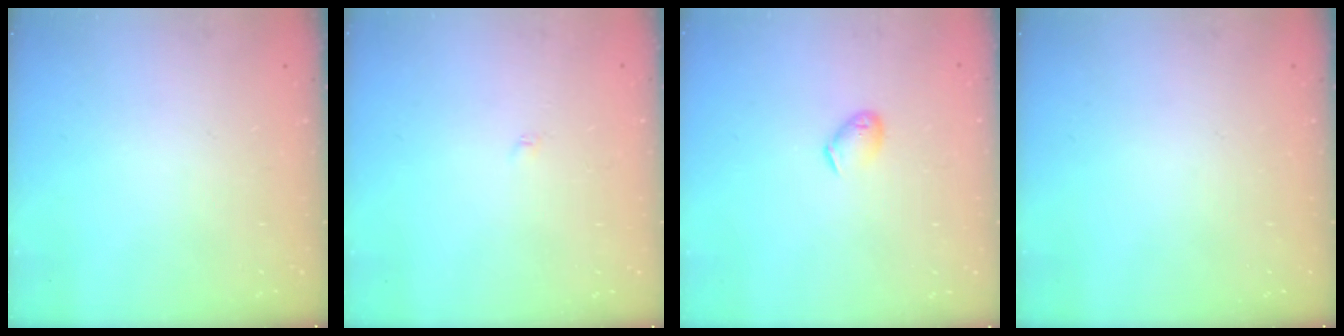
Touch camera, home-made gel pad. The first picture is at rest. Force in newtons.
{"total": 1.9, "press": 1.9, "slide": 0.3}
{"total": 5.6, "press": 5.5, "slide": 1.1}
{"total": 0.0}